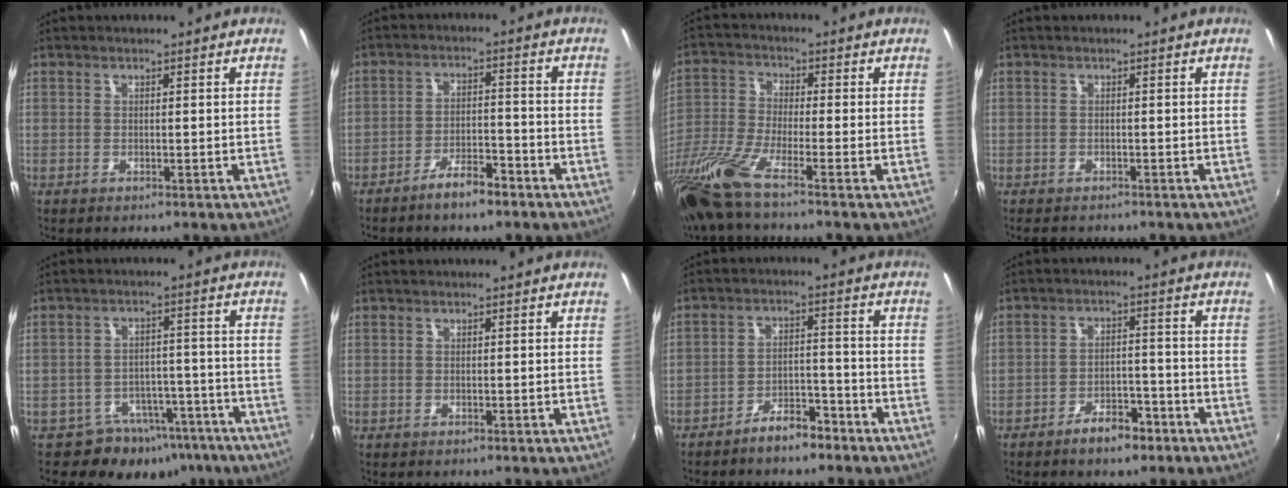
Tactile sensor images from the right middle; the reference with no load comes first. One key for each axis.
{"total": 6.0, "fx": -4.6, "fy": 1.6, "fz": 3.4, "tx": -0.075, "ty": 0.004, "tz": -0.073}
{"total": 11.6, "fx": -8.5, "fy": 0.8, "fz": 7.9, "tx": -0.175, "ty": -0.037, "tz": -0.168}
{"total": 2.5, "fx": -2.2, "fy": 1.1, "fz": 0.6, "tx": -0.017, "ty": -0.010, "tz": -0.036}
{"total": 11.0, "fx": -7.9, "fy": 7.2, "fz": 3.0, "tx": -0.048, "ty": 0.021, "tz": -0.090}
{"total": 0.0}
{"total": 6.2, "fx": -5.0, "fy": 2.3, "fz": 2.8, "tx": -0.059, "ty": 0.015, "tz": -0.073}
{"total": 6.2, "fx": -4.5, "fy": 2.7, "fz": 3.3, "tx": -0.066, "ty": 0.008, "tz": -0.063}